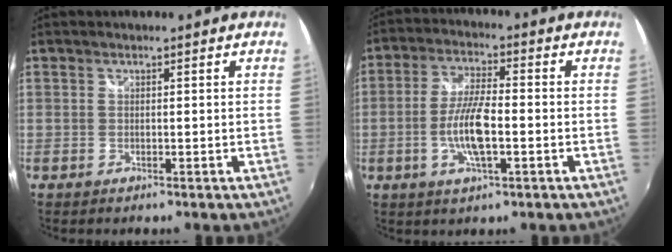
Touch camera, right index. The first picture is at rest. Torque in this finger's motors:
{"motor_torque": [0.42, 0.02, 0.31, 0.08]}